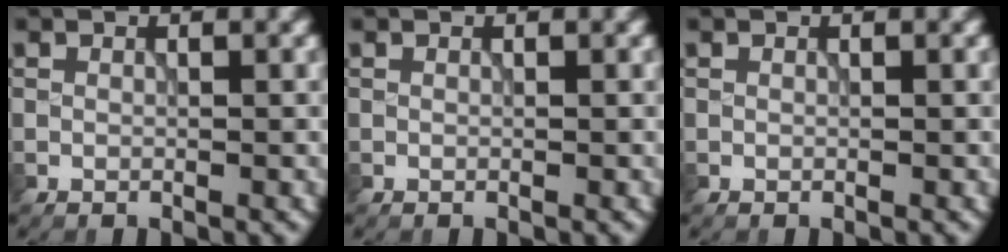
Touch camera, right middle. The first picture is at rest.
{"total": 0.0}
{"total": 0.0}